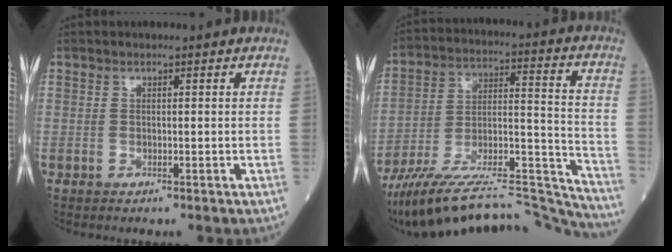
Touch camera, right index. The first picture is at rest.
{"total": 26.2, "force": [-24.5, 1.2, 9.1], "torque": [-0.118, 0.016, -0.378]}